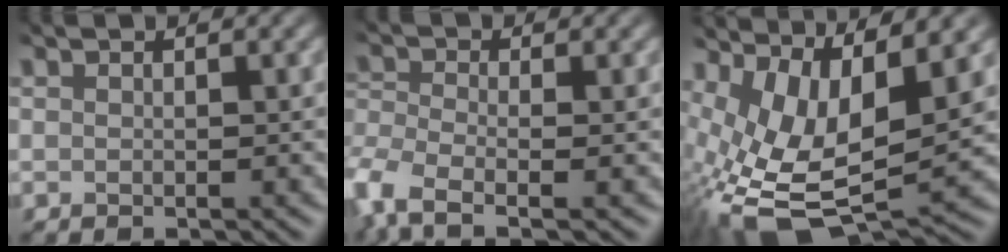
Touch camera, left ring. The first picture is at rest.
{"total": 5.9, "force": [-3.1, 2.9, 4.2], "torque": [-0.111, -0.017, -0.055]}
{"total": 11.9, "force": [0.4, 5.6, 10.4], "torque": [-0.220, -0.012, 0.027]}